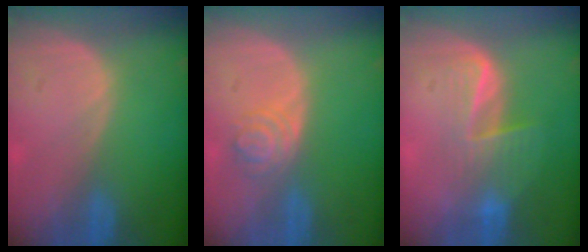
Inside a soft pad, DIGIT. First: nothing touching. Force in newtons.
{"total": 3.9, "press": 3.7, "slide": 1.3}
{"total": 6.0, "press": 5.6, "slide": 2.1}